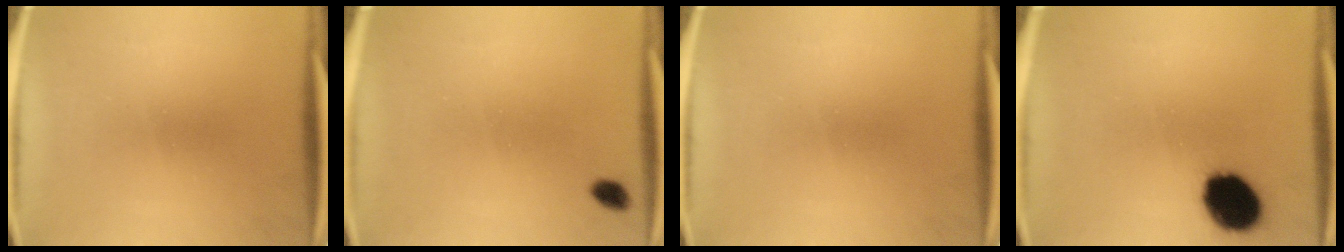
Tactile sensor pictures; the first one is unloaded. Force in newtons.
{"total": 2.0}
{"total": 0.0}
{"total": 13.4}